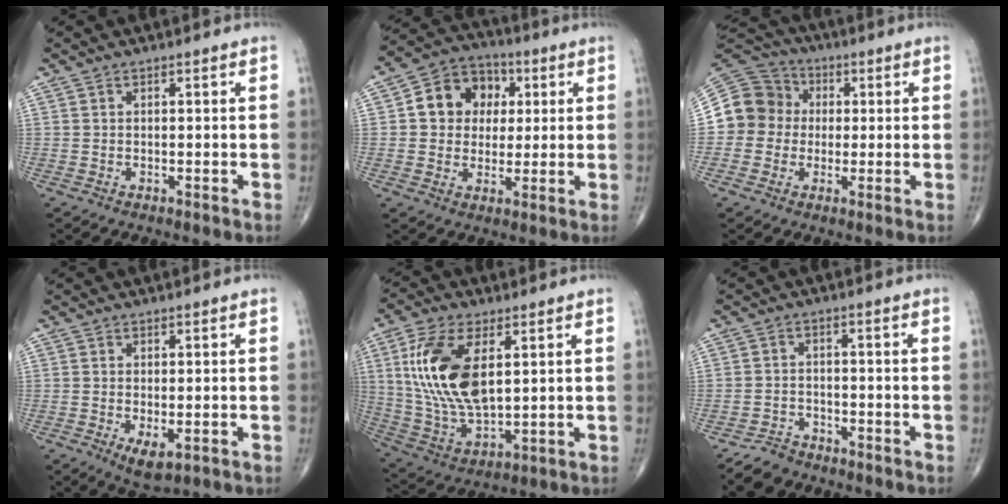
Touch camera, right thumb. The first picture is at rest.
{"total": 13.7, "force": [2.8, 11.8, 6.5], "torque": [-0.066, 0.013, 0.040]}
{"total": 12.1, "force": [0.4, 11.5, 3.6], "torque": [-0.052, 0.036, 0.003]}
{"total": 4.0, "force": [-1.2, 1.9, 3.3], "torque": [-0.057, -0.011, -0.013]}
{"total": 17.6, "force": [4.4, 8.7, 14.6], "torque": [-0.292, -0.016, 0.092]}
{"total": 4.2, "force": [-3.5, 2.2, 0.3], "torque": [-0.006, 0.013, -0.067]}